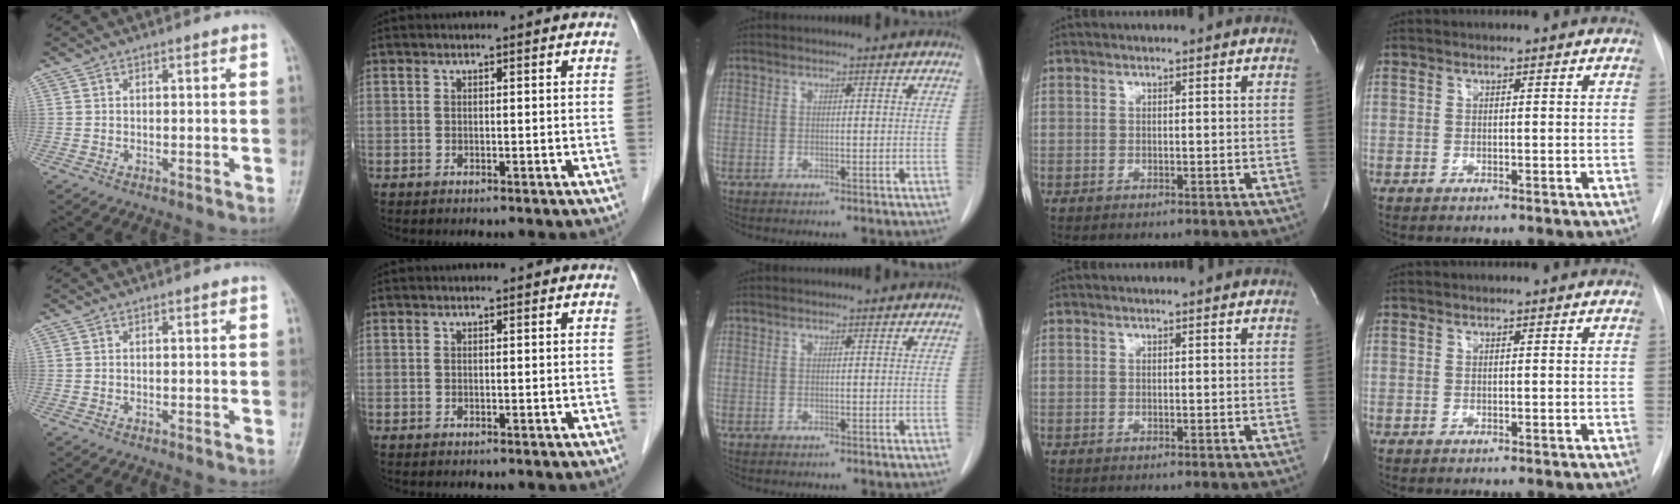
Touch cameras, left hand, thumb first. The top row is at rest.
{}